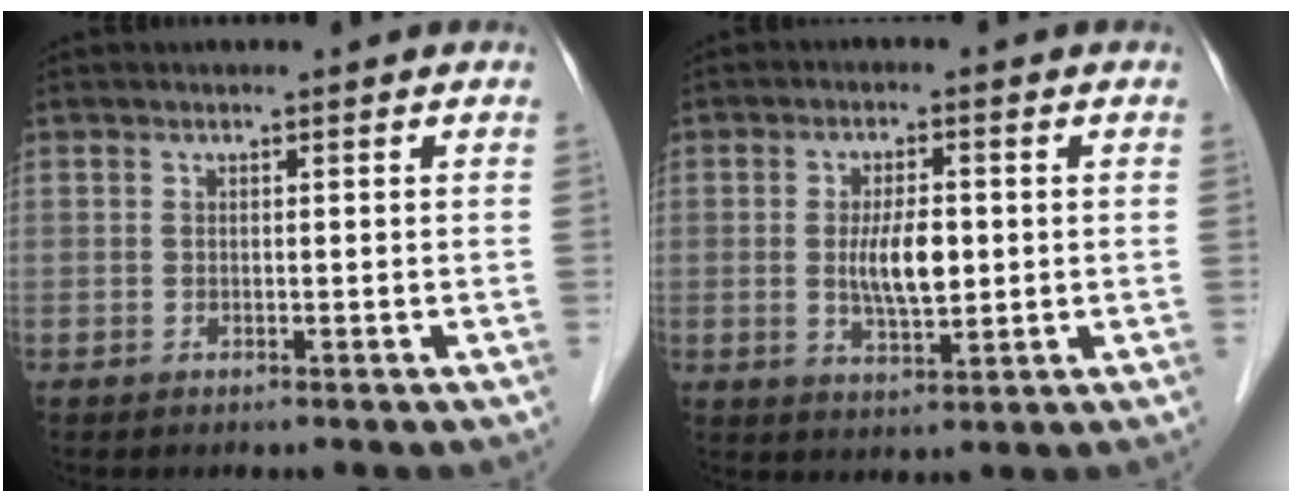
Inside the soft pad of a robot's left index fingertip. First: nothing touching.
{"total": 6.1, "force": [-0.1, 2.1, 5.8], "torque": [-0.110, -0.006, 0.001]}